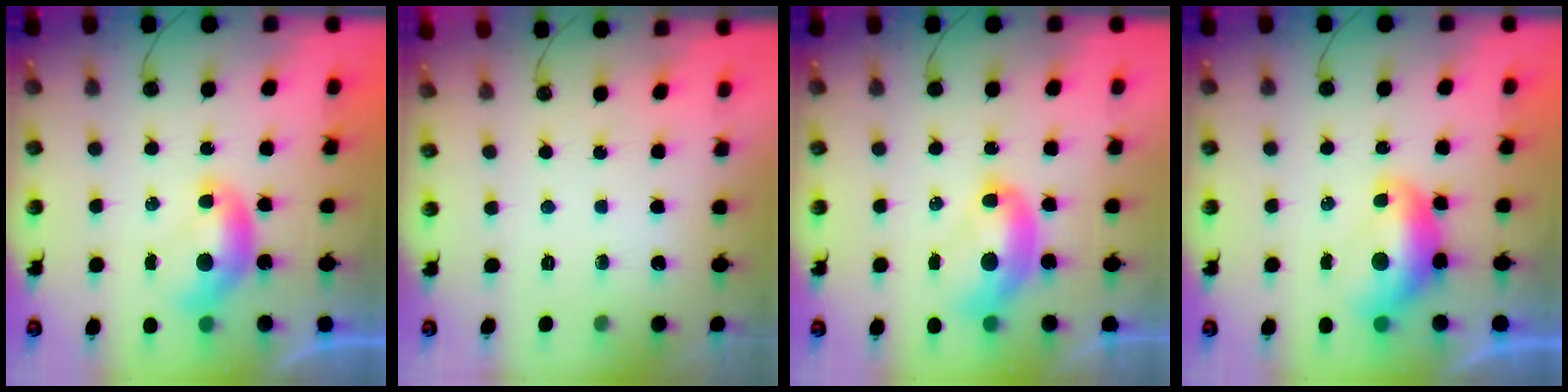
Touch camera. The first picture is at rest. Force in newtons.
{"total": 0.0}
{"total": 3.3, "press": 3.3, "slide": 0.2}
{"total": 1.6, "press": 1.4, "slide": 0.6}